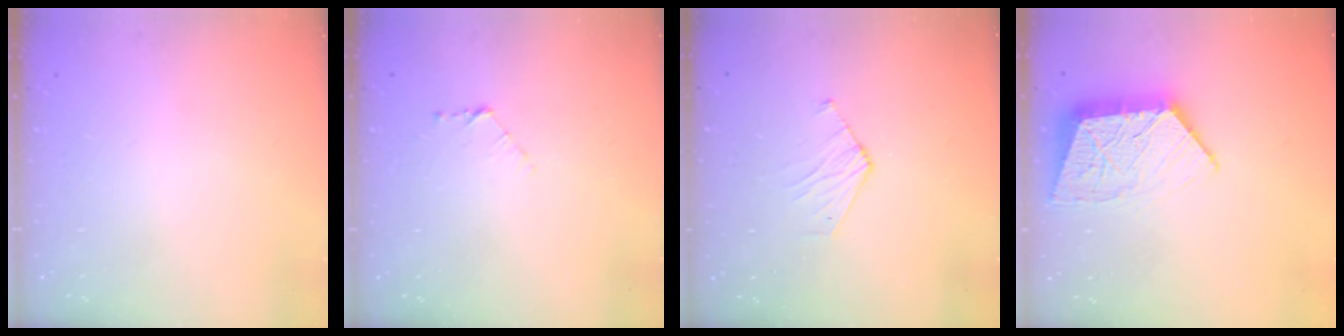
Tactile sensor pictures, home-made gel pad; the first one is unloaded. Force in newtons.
{"total": 4.3, "press": 4.3, "slide": 0.4}
{"total": 3.5, "press": 3.5, "slide": 0.3}
{"total": 13.6, "press": 13.5, "slide": 1.0}